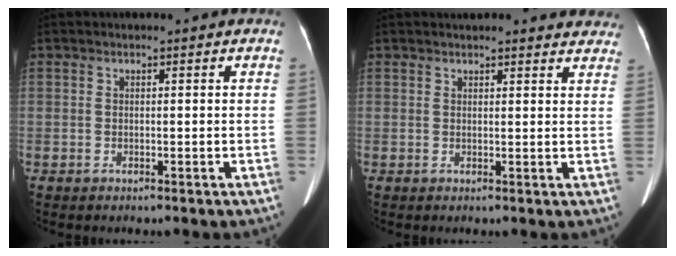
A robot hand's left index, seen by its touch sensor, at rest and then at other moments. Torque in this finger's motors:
{"motor_torque": [0.54, -0.71, 0.04, -0.01]}